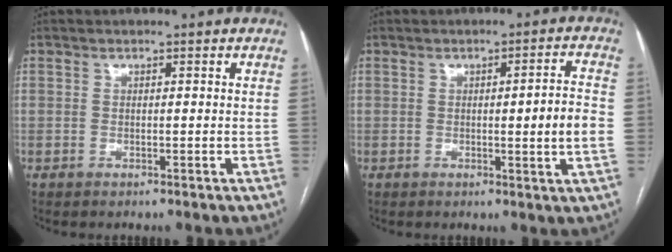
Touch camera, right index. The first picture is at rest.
{"total": 6.2, "force": [-0.6, -0.2, 6.2], "torque": [-0.085, 0.000, -0.008]}